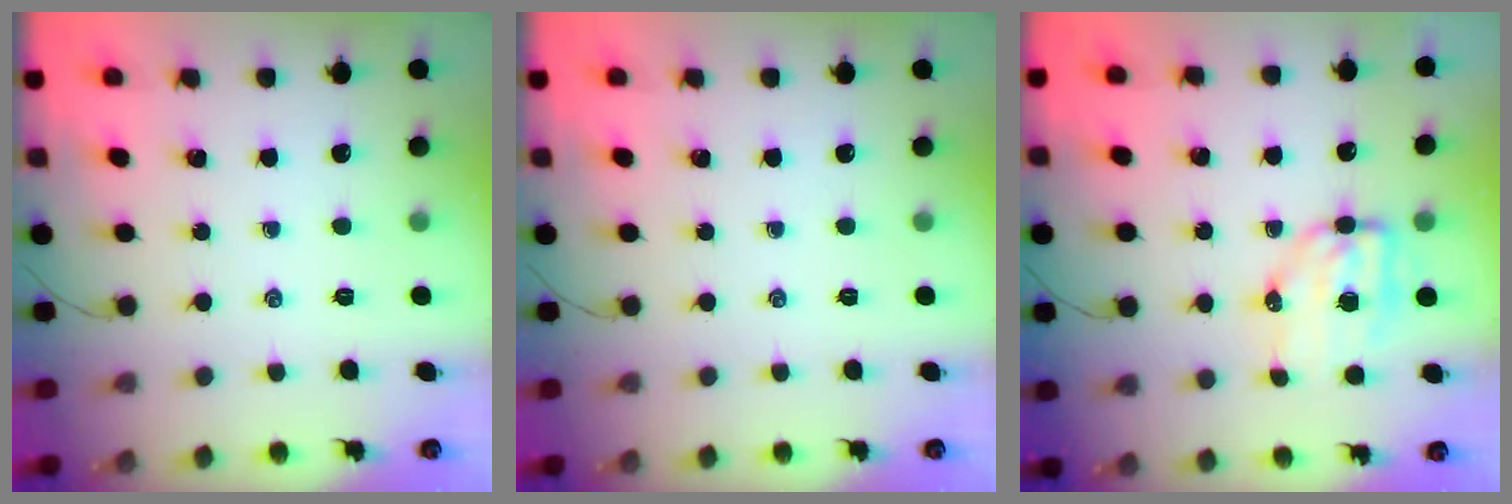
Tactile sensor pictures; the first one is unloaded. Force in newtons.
{"total": 0.0}
{"total": 7.8, "press": 7.6, "slide": 1.5}